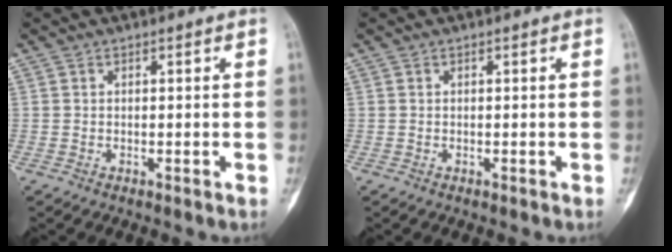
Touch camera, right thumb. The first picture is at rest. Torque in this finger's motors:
{"motor_torque": [0.03, 0.16, 0.22, 0.03, 0.04]}